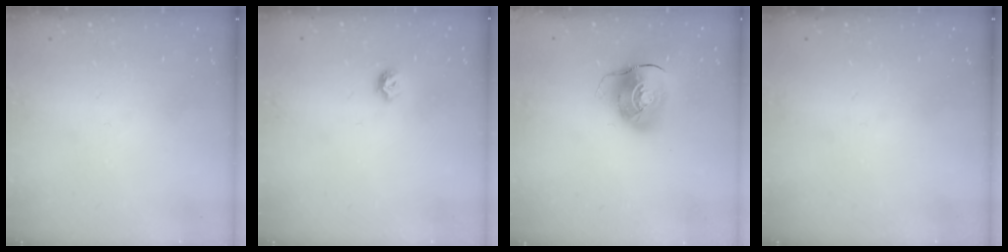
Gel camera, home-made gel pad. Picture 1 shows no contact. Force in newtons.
{"total": 4.7, "press": 4.7, "slide": 0.7}
{"total": 10.2, "press": 10.1, "slide": 1.3}
{"total": 0.0}